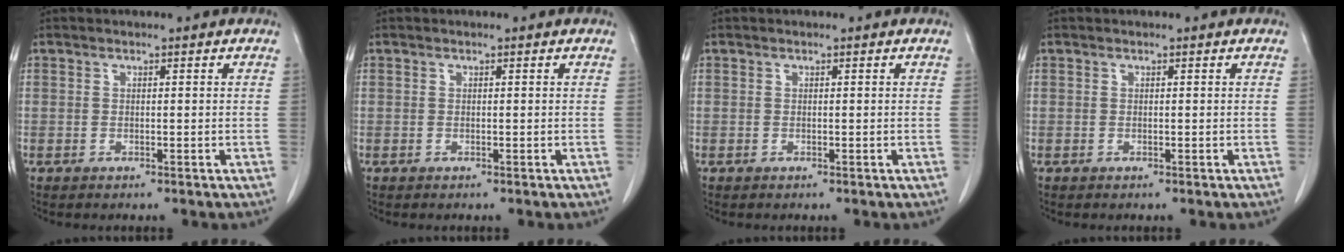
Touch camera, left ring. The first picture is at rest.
{"total": 0.0}
{"total": 0.0}
{"total": 0.0}